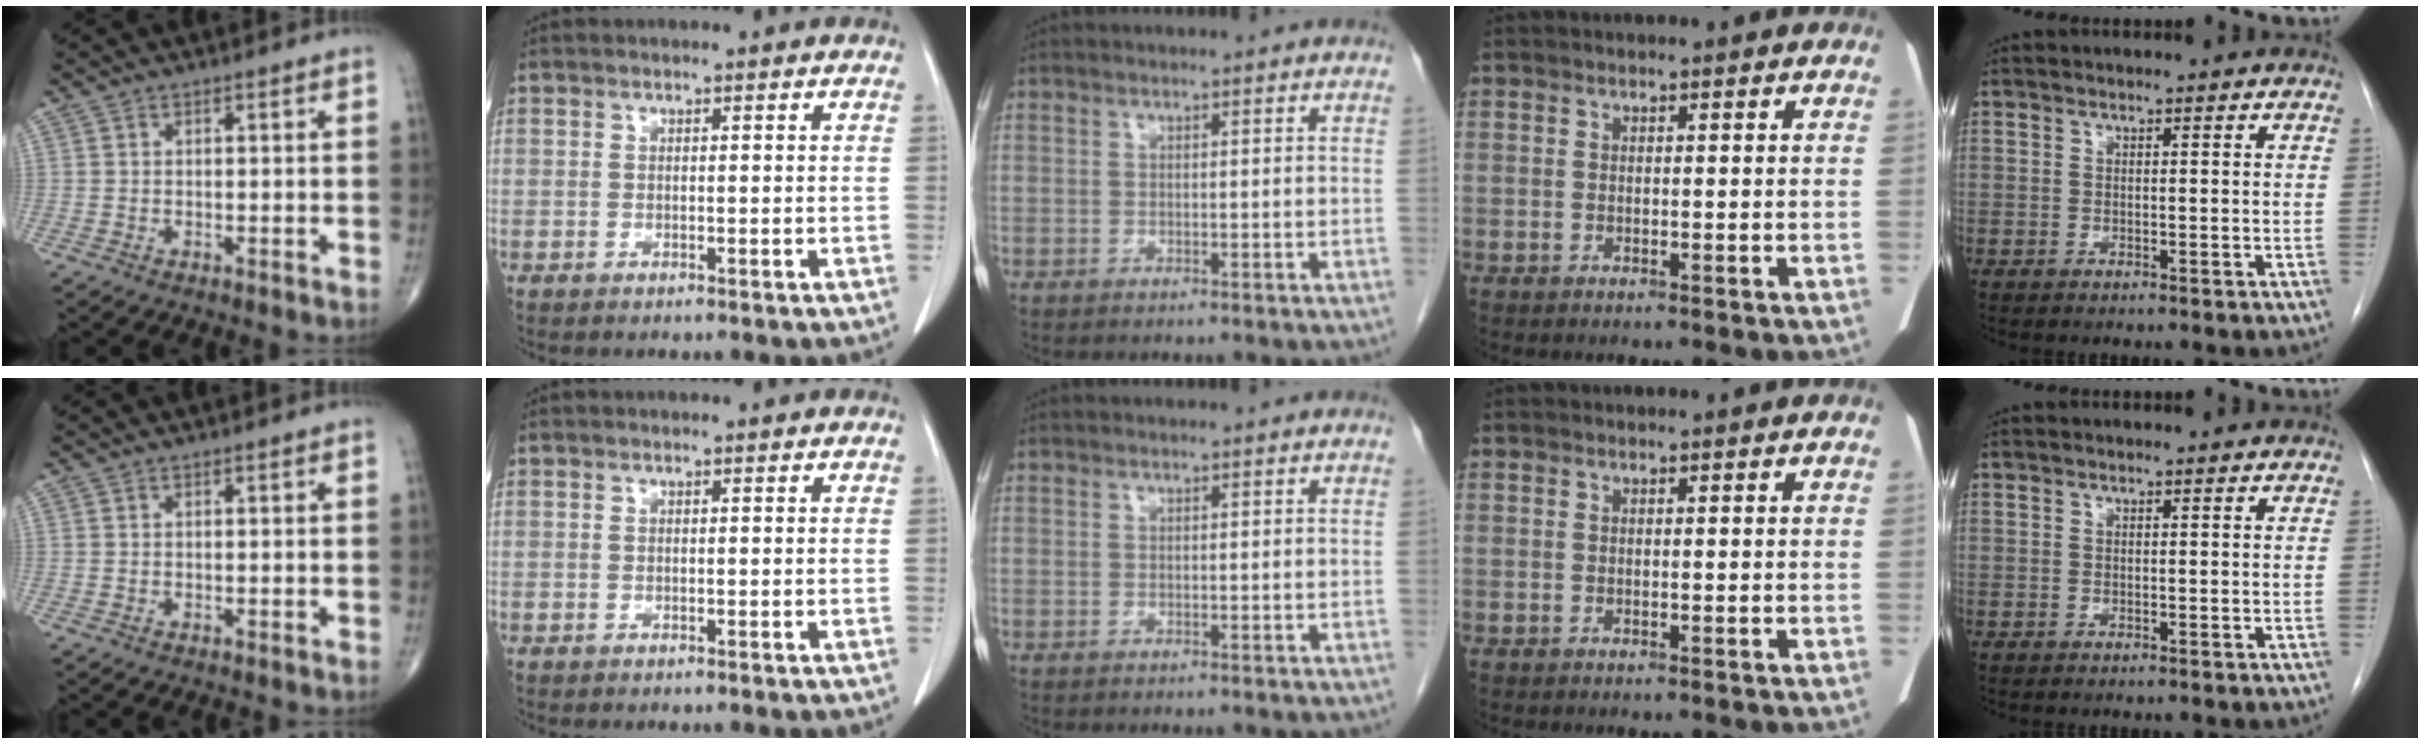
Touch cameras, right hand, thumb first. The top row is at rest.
{}